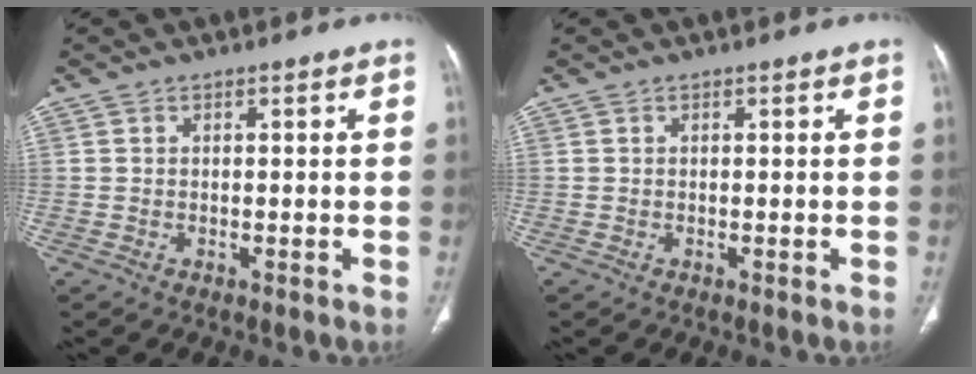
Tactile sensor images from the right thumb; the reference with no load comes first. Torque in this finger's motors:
{"motor_torque": [0.00, 0.00, -0.04, 0.02, 0.00]}